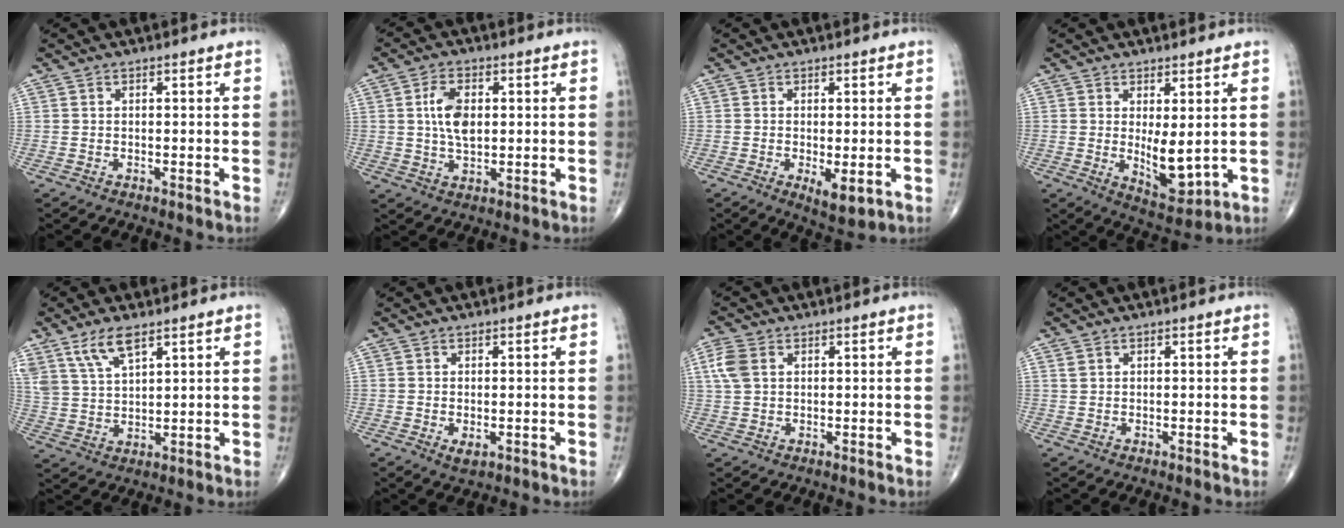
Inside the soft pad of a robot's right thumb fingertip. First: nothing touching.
{"total": 7.0, "force": [1.1, 3.9, 5.7], "torque": [-0.102, -0.001, 0.020]}
{"total": 4.7, "force": [-1.2, 1.7, 4.2], "torque": [-0.065, -0.015, -0.015]}
{"total": 7.3, "force": [0.4, 3.1, 6.6], "torque": [-0.083, -0.021, 0.023]}
{"total": 7.7, "force": [5.1, 2.9, 5.1], "torque": [-0.098, -0.018, 0.107]}
{"total": 1.8, "force": [-0.4, 1.0, 1.5], "torque": [-0.021, -0.002, -0.002]}
{"total": 4.7, "force": [1.5, 3.2, 3.1], "torque": [-0.078, 0.008, 0.030]}
{"total": 0.9, "force": [0.5, 0.6, 0.3], "torque": [-0.003, 0.003, 0.011]}